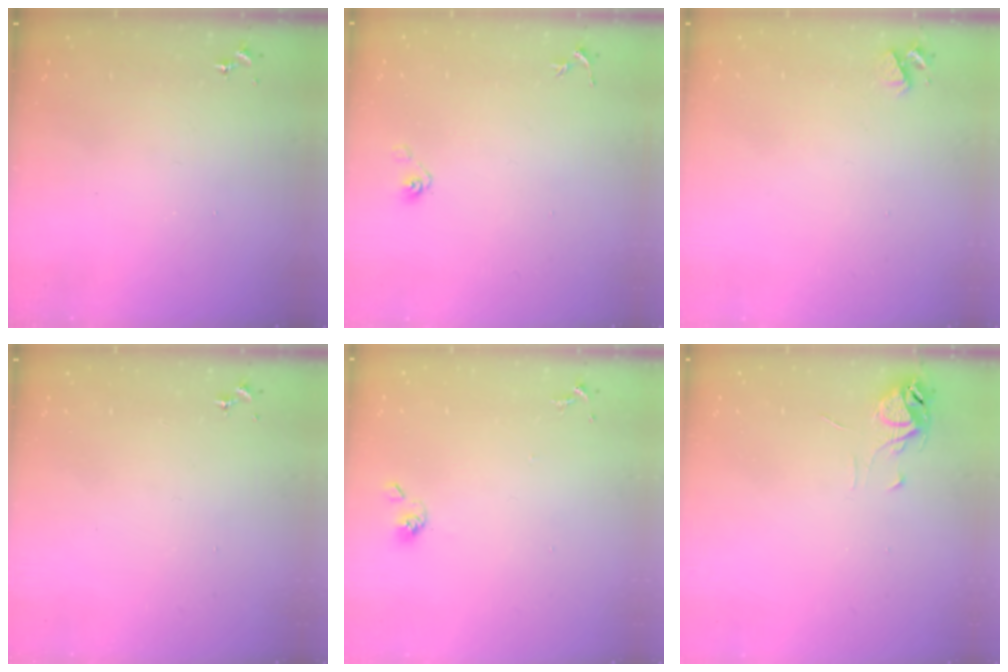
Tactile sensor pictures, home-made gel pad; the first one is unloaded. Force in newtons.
{"total": 4.0, "press": 3.3, "slide": 2.2}
{"total": 4.1, "press": 4.0, "slide": 0.6}
{"total": 0.0}
{"total": 5.5, "press": 5.4, "slide": 0.9}
{"total": 6.4, "press": 6.4, "slide": 0.5}